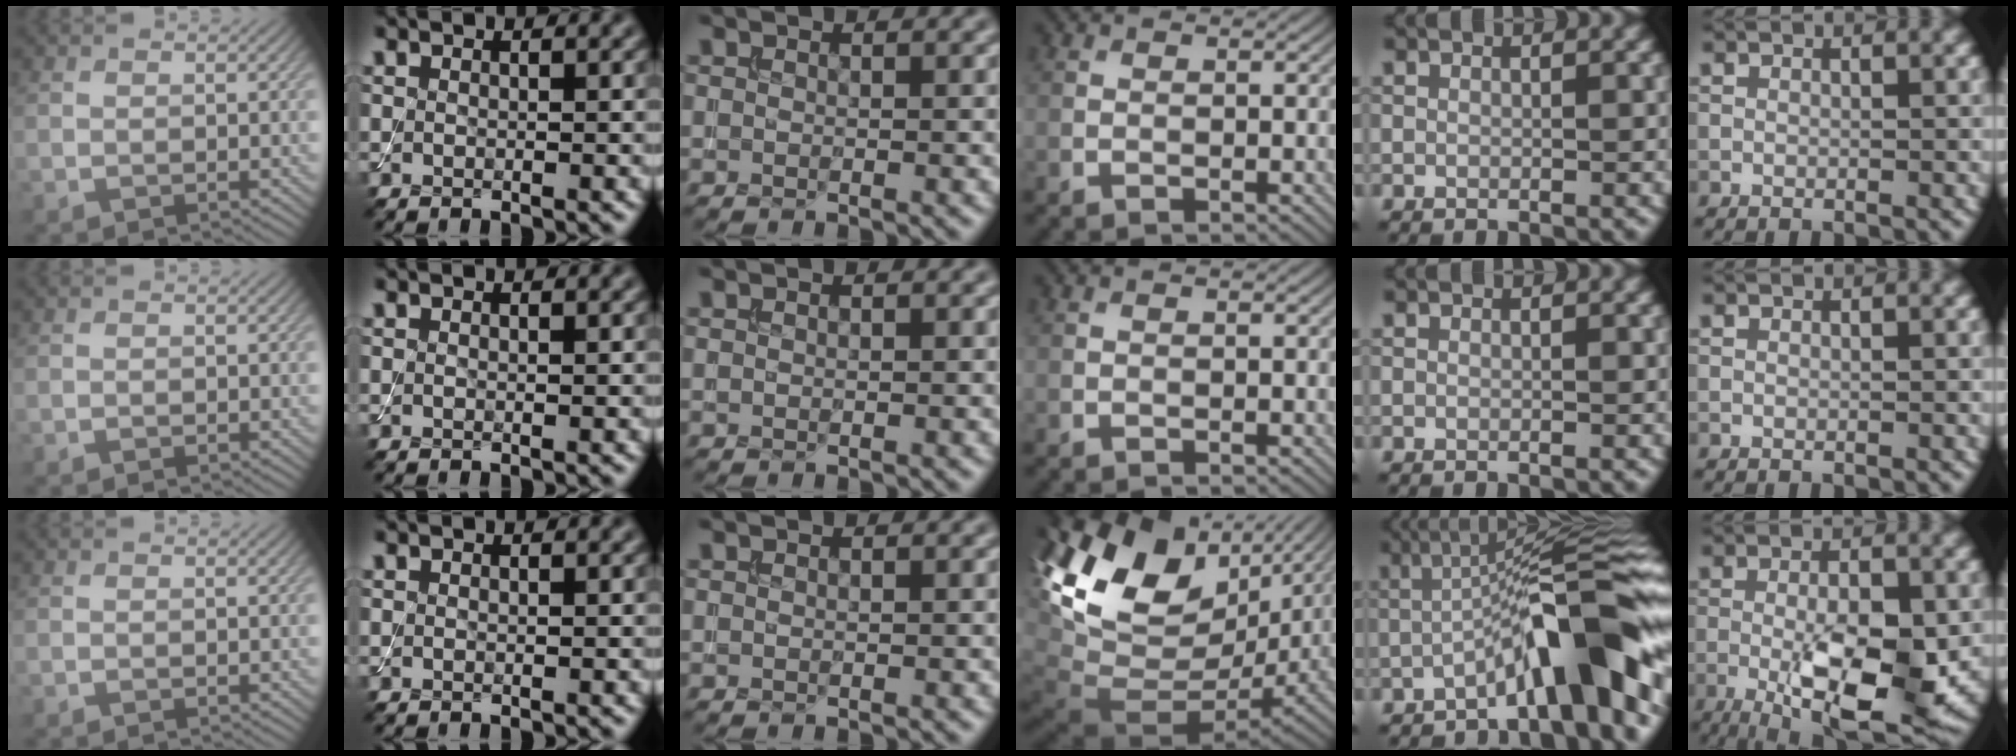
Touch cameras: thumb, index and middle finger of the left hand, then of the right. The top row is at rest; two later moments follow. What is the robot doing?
{"motion": "assemble", "object": "toy tower of hanoi"}